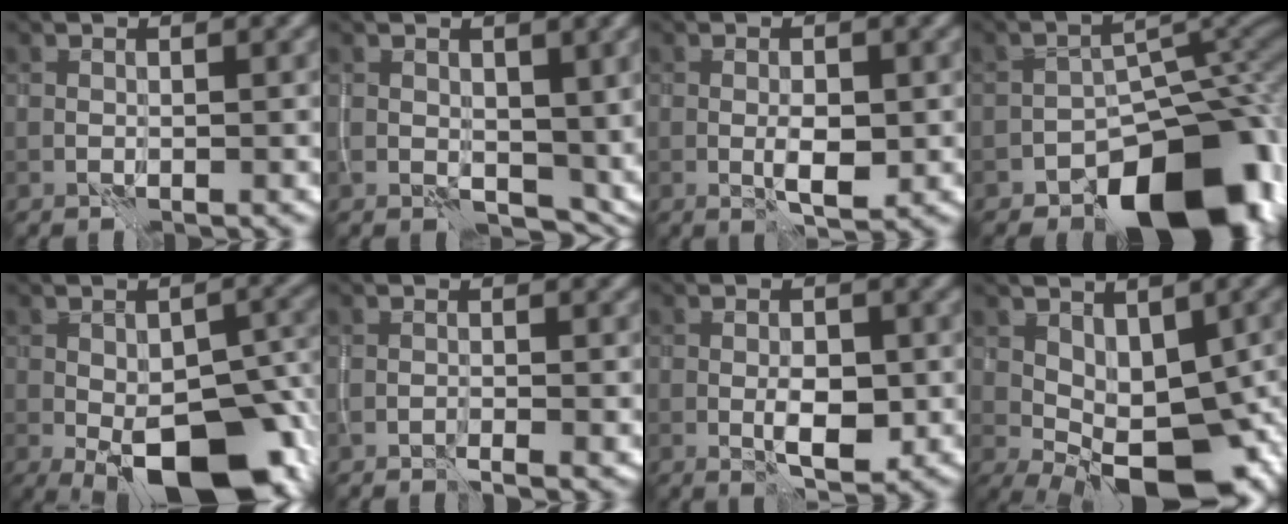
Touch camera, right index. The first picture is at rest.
{"total": 4.0, "force": [0.5, 2.7, 2.9], "torque": [-0.052, -0.012, 0.011]}
{"total": 2.2, "force": [-0.3, 0.9, 2.0], "torque": [-0.034, -0.003, -0.001]}
{"total": 13.1, "force": [-7.8, 6.9, 8.0], "torque": [-0.086, 0.006, -0.130]}
{"total": 12.6, "force": [-5.3, 5.8, 9.8], "torque": [-0.139, -0.020, -0.079]}
{"total": 0.6, "force": [-0.3, -0.2, 0.4], "torque": [-0.010, -0.004, -0.007]}
{"total": 3.0, "force": [-0.5, 1.4, 2.6], "torque": [-0.041, -0.003, -0.007]}
{"total": 9.9, "force": [-2.0, 5.5, 7.9], "torque": [-0.108, -0.009, -0.020]}